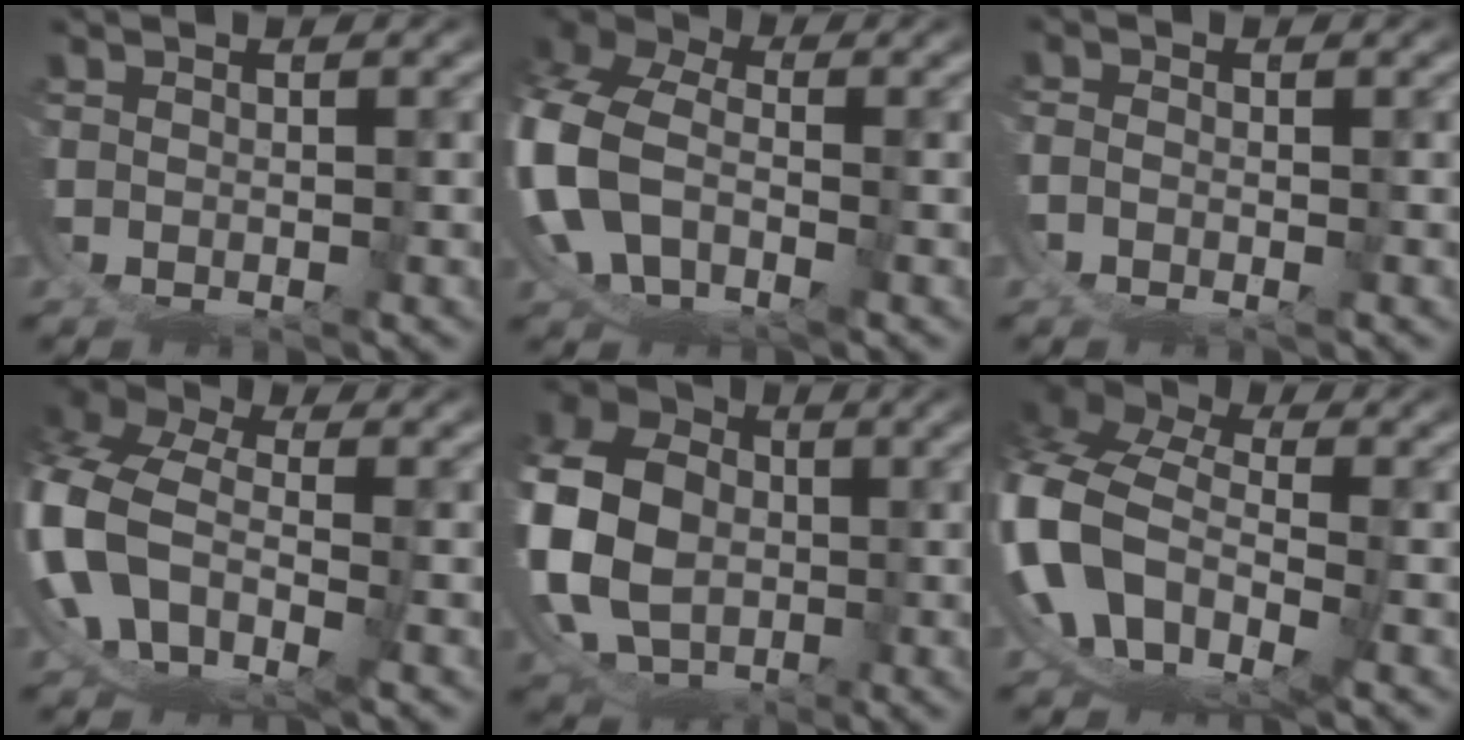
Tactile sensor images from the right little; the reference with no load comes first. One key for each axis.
{"total": 11.5, "fx": -1.2, "fy": 10.0, "fz": 5.5, "tx": -0.191, "ty": -0.038, "tz": -0.020}
{"total": 2.0, "fx": -1.2, "fy": 1.4, "fz": 0.9, "tx": -0.025, "ty": -0.014, "tz": -0.017}
{"total": 11.3, "fx": -1.8, "fy": 9.9, "fz": 5.3, "tx": -0.191, "ty": -0.048, "tz": -0.026}
{"total": 11.5, "fx": 1.3, "fy": 9.7, "fz": 6.0, "tx": -0.159, "ty": -0.041, "tz": 0.036}
{"total": 13.6, "fx": -1.0, "fy": 11.6, "fz": 7.0, "tx": -0.215, "ty": -0.047, "tz": -0.015}